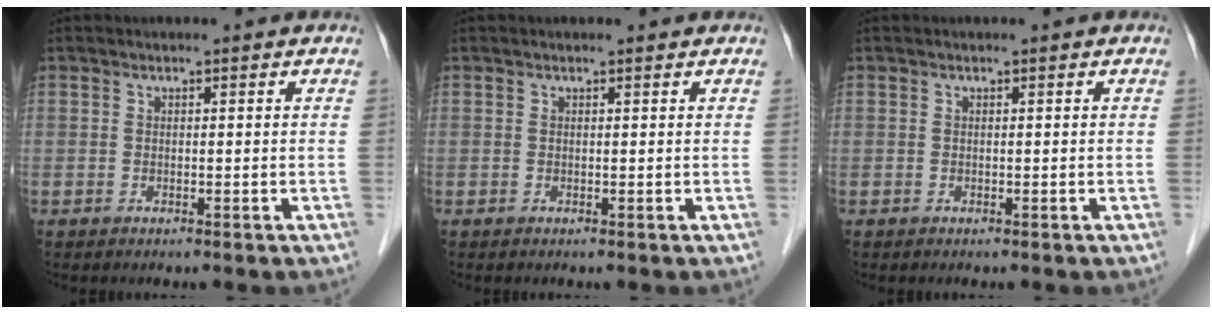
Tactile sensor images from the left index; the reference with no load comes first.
{"total": 0.5, "force": [0.5, 0.1, 0.1], "torque": [-0.005, 0.002, 0.006]}
{"total": 0.0}